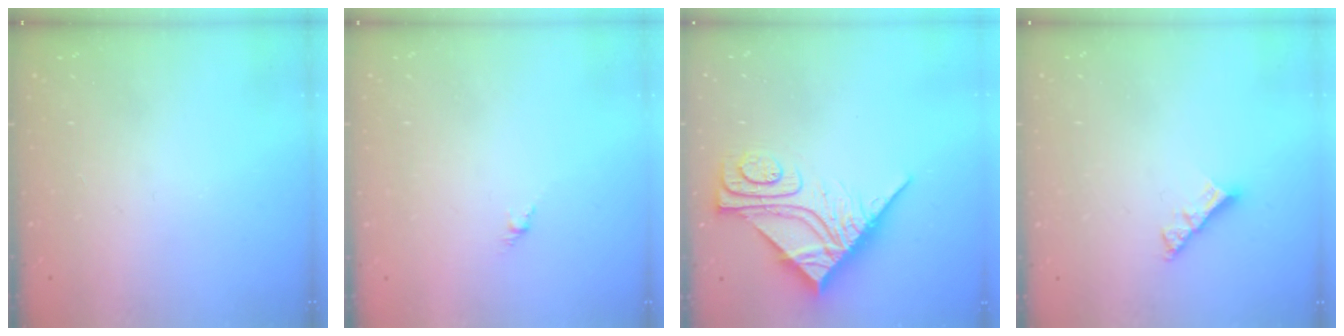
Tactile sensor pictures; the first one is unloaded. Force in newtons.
{"total": 1.5, "press": 1.4, "slide": 0.6}
{"total": 11.7, "press": 11.7, "slide": 1.1}
{"total": 4.8, "press": 4.8, "slide": 0.5}